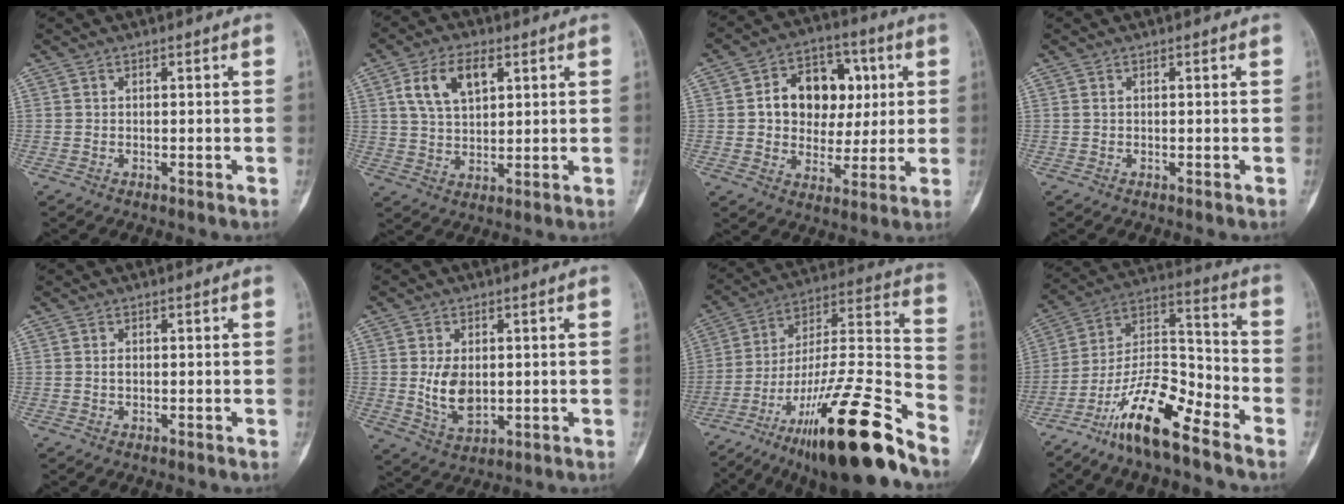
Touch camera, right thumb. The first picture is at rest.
{"total": 9.2, "force": [3.6, 5.2, 6.7], "torque": [-0.113, -0.005, 0.067]}
{"total": 14.6, "force": [2.7, 11.2, 9.0], "torque": [-0.081, 0.012, 0.042]}
{"total": 0.0}
{"total": 0.8, "force": [0.0, 0.4, 0.7], "torque": [-0.008, 0.001, -0.001]}
{"total": 7.1, "force": [0.0, 4.4, 5.6], "torque": [-0.093, -0.010, 0.013]}
{"total": 28.3, "force": [-18.7, 4.8, 20.7], "torque": [-0.307, 0.073, -0.310]}
{"total": 16.0, "force": [-11.1, 4.2, 10.7], "torque": [-0.186, 0.083, -0.208]}